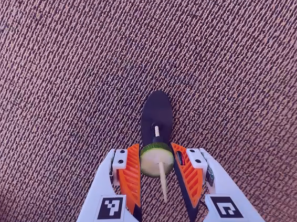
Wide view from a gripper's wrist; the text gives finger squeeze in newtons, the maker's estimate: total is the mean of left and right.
{"total": 8.5, "left": 8.9, "right": 8.0}